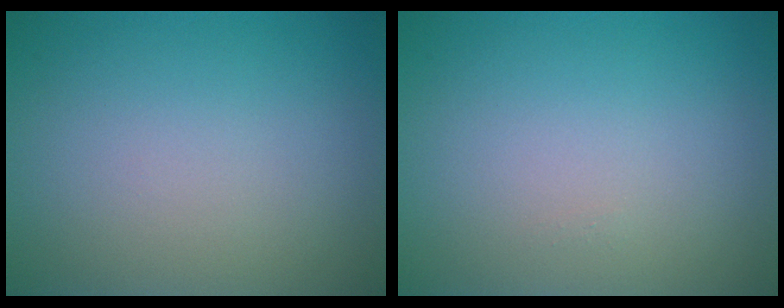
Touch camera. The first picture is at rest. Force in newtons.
{"total": 0.0}